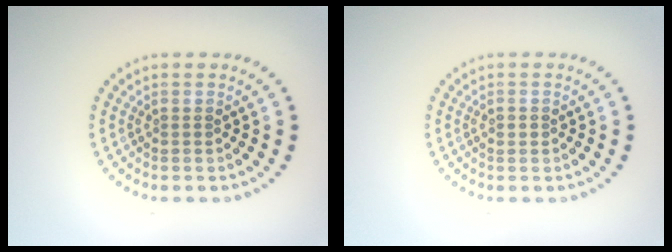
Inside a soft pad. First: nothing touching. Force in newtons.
{"total": 0.9, "press": 0.9, "slide": 0.1}